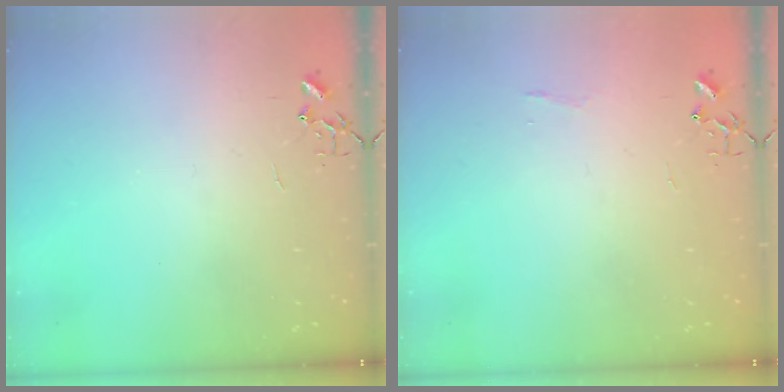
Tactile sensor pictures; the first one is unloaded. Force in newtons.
{"total": 3.7, "press": 3.7, "slide": 0.4}